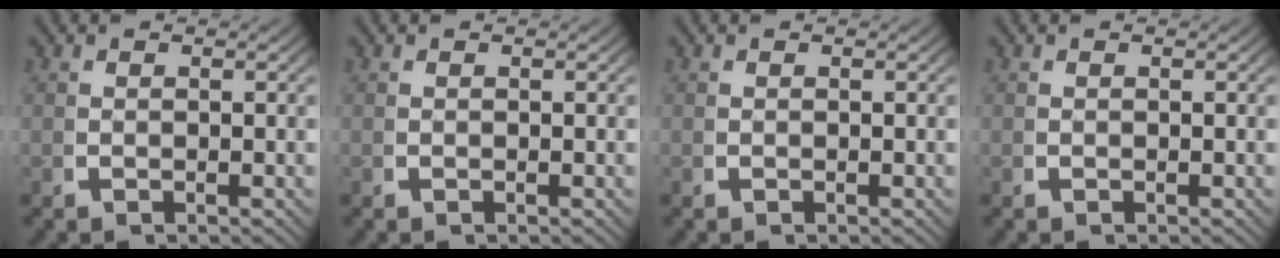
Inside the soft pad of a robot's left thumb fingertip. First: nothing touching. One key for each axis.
{"total": 0.0}
{"total": 0.0}
{"total": 0.0}